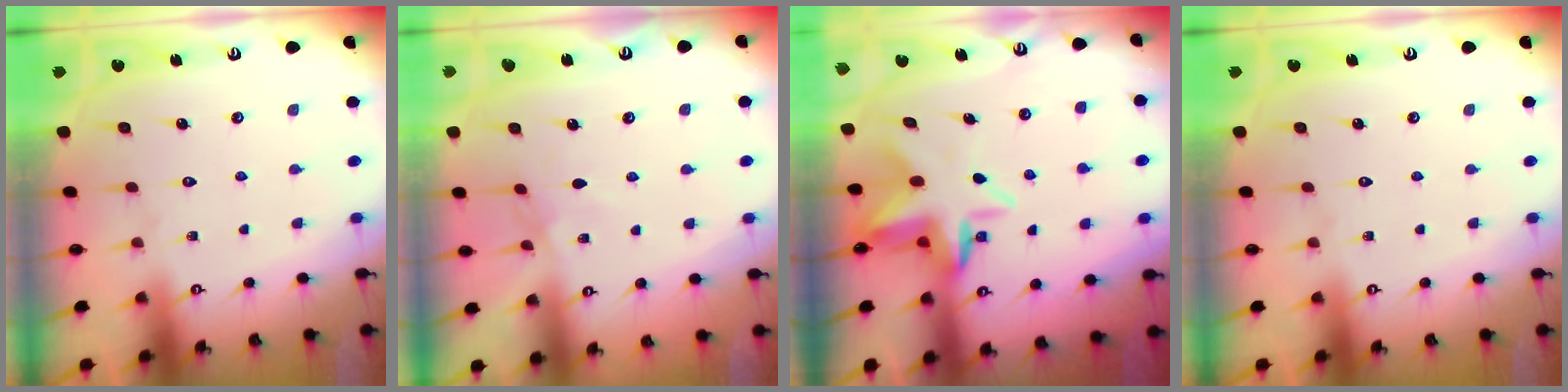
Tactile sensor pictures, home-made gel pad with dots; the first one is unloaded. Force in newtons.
{"total": 2.3, "press": 2.3, "slide": 0.4}
{"total": 7.1, "press": 6.9, "slide": 1.4}
{"total": 0.0}